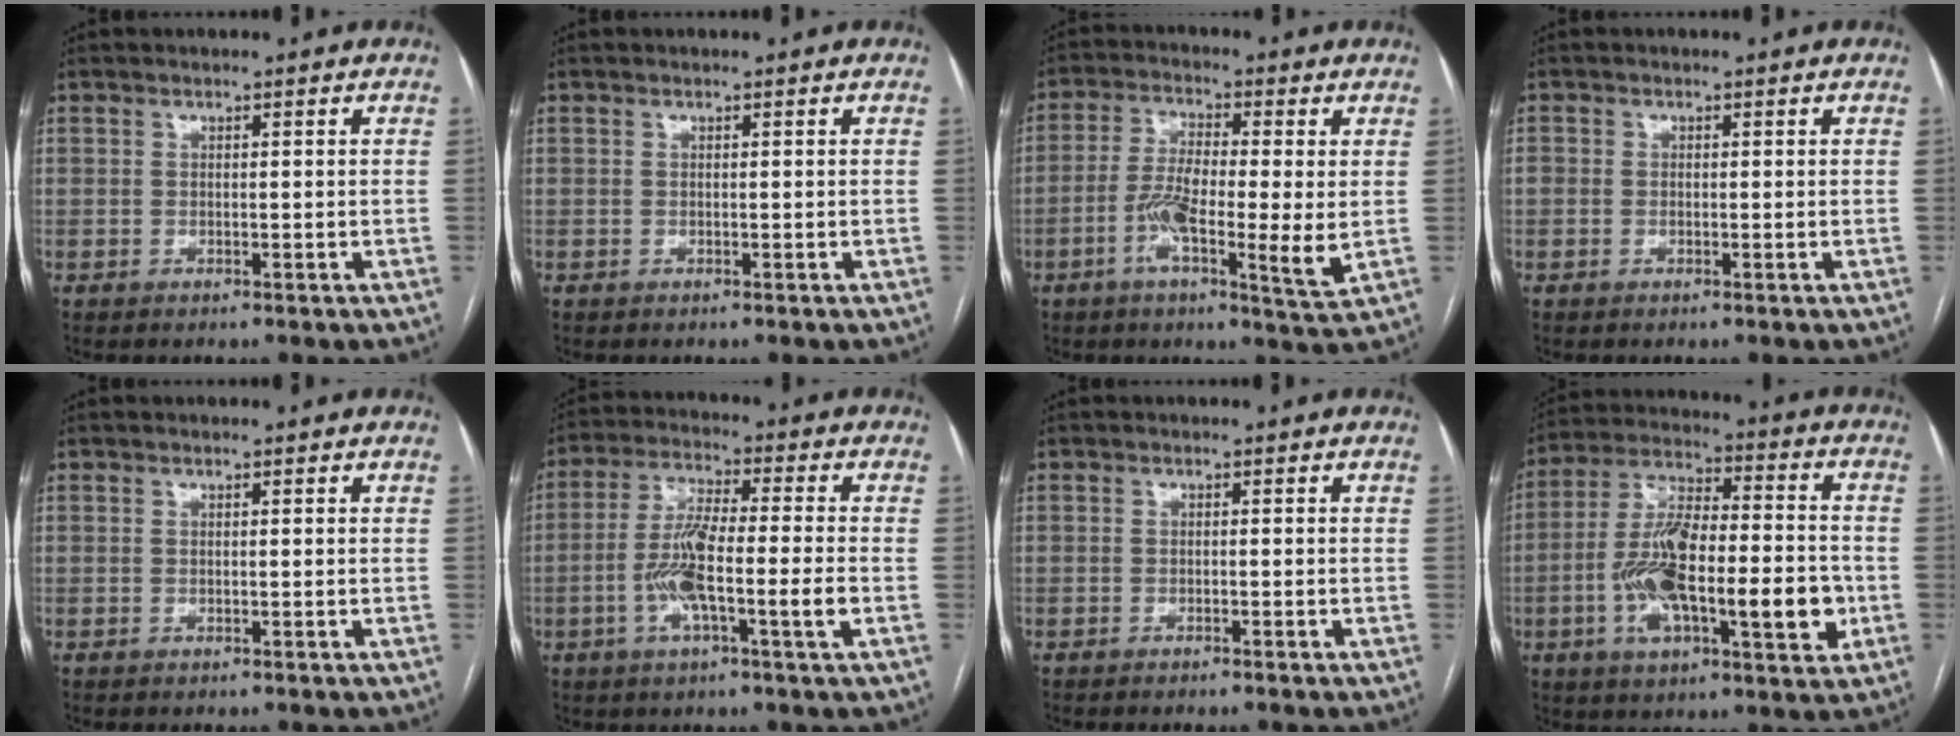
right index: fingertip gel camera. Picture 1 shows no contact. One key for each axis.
{"total": 0.0}
{"total": 10.7, "fx": -1.9, "fy": 1.5, "fz": 10.5, "tx": -0.188, "ty": -0.008, "tz": -0.040}
{"total": 1.5, "fx": -0.1, "fy": 1.3, "fz": 0.6, "tx": -0.012, "ty": 0.009, "tz": -0.002}
{"total": 0.0}
{"total": 10.3, "fx": -2.6, "fy": 0.8, "fz": 9.9, "tx": -0.193, "ty": 0.004, "tz": -0.054}
{"total": 0.9, "fx": -0.8, "fy": 0.0, "fz": 0.5, "tx": -0.010, "ty": 0.000, "tz": -0.013}
{"total": 19.0, "fx": -4.3, "fy": 6.0, "fz": 17.5, "tx": -0.316, "ty": 0.015, "tz": -0.067}